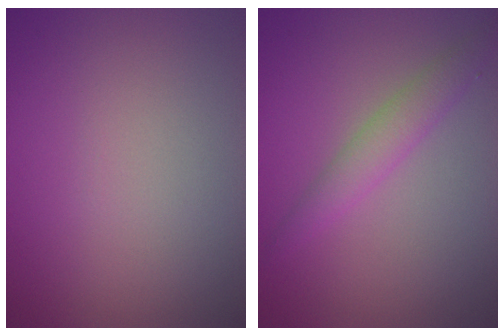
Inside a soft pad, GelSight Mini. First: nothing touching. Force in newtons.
{"total": 2.4, "press": 2.4, "slide": 0.1}